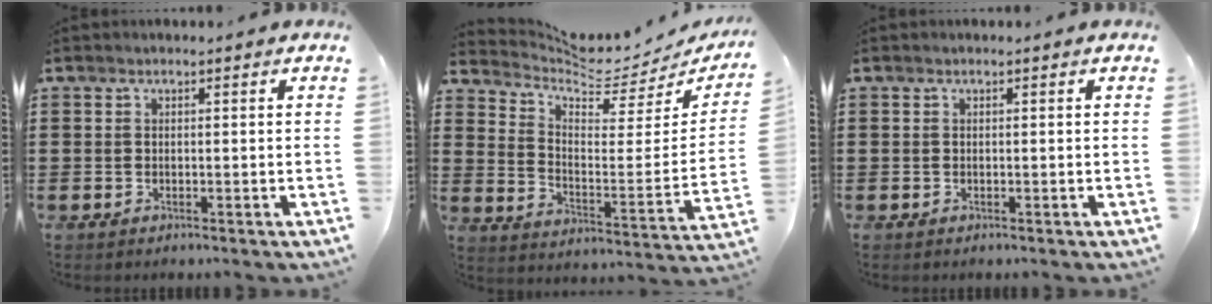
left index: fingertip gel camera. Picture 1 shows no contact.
{"total": 5.8, "force": [5.5, 1.2, 1.3], "torque": [-0.052, -0.052, 0.090]}
{"total": 0.0}